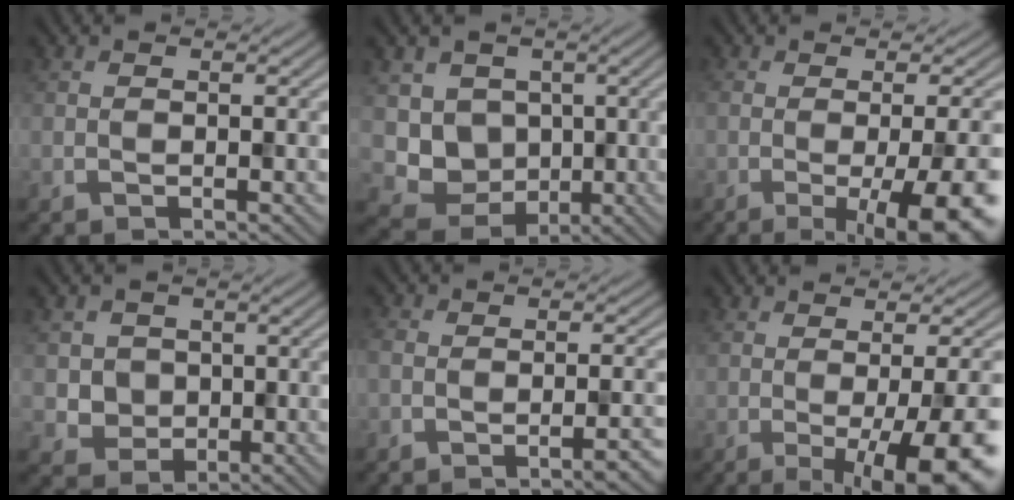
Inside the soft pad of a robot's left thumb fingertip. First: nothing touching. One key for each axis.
{"total": 6.0, "fx": 0.3, "fy": 5.6, "fz": 2.3, "tx": -0.053, "ty": -0.022, "tz": -0.001}
{"total": 11.2, "fx": -3.8, "fy": 3.1, "fz": 10.0, "tx": -0.118, "ty": -0.008, "tz": -0.048}
{"total": 3.8, "fx": 0.4, "fy": 3.7, "fz": 0.7, "tx": -0.026, "ty": -0.015, "tz": -0.001}
{"total": 3.9, "fx": -2.6, "fy": 1.1, "fz": 2.7, "tx": -0.038, "ty": 0.004, "tz": -0.042}
{"total": 12.0, "fx": -3.3, "fy": 3.1, "fz": 11.1, "tx": -0.129, "ty": -0.008, "tz": -0.041}